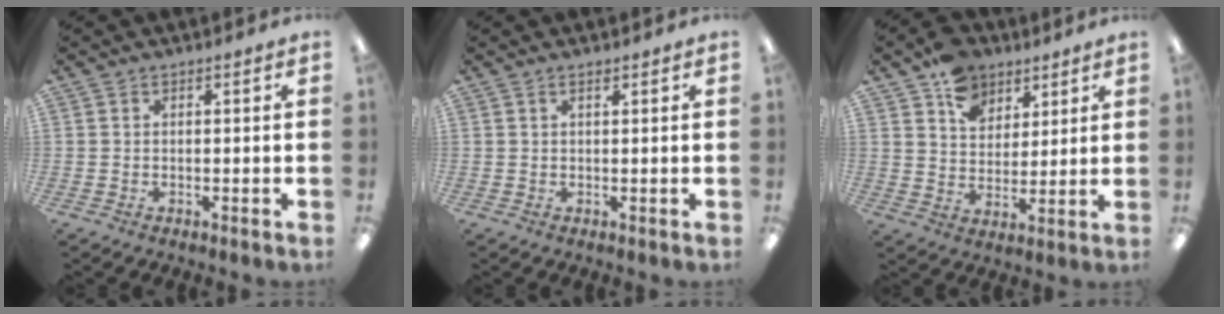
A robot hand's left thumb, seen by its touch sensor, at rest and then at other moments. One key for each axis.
{"total": 0.8, "fx": 0.7, "fy": 0.2, "fz": 0.3, "tx": -0.007, "ty": 0.000, "tz": 0.014}
{"total": 10.8, "fx": 7.2, "fy": 7.5, "fz": 2.8, "tx": -0.050, "ty": -0.039, "tz": 0.138}